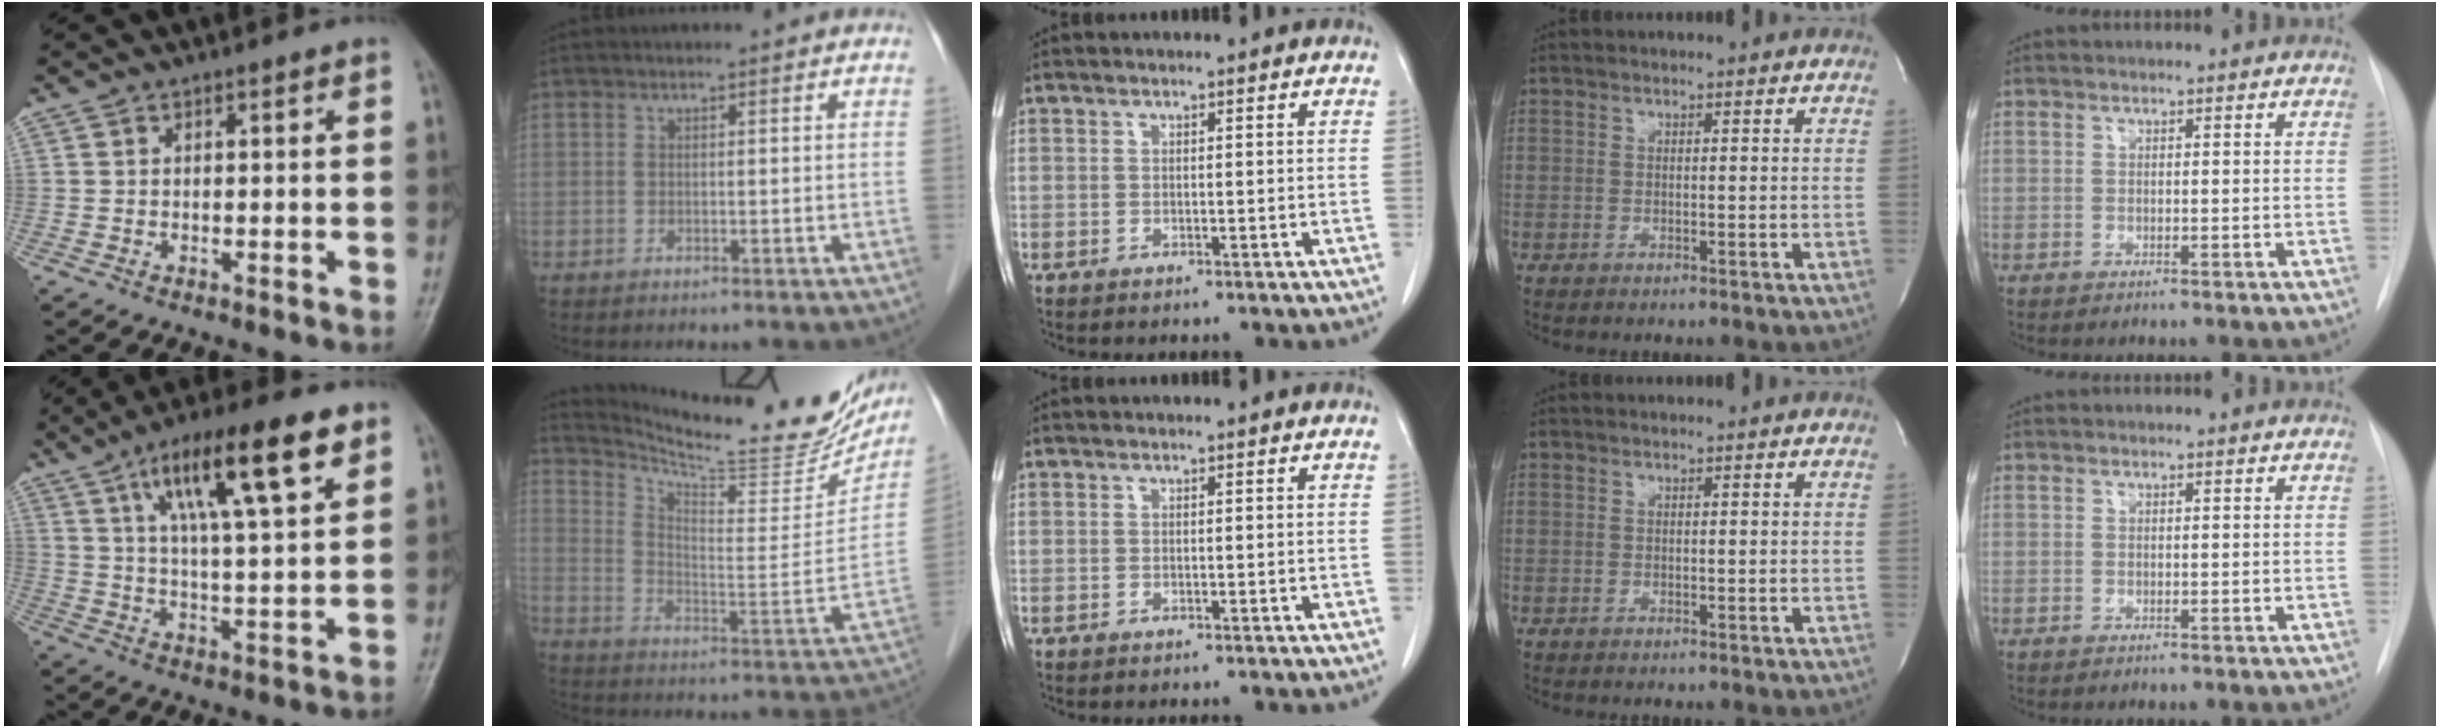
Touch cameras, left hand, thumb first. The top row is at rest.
{"thumb": {"total": 17.3, "force": [8.6, 4.2, 14.4], "torque": [-0.222, -0.018, 0.144]}, "index": {"total": 22.8, "force": [20.7, 3.3, 8.9], "torque": [-0.146, -0.064, 0.289]}}